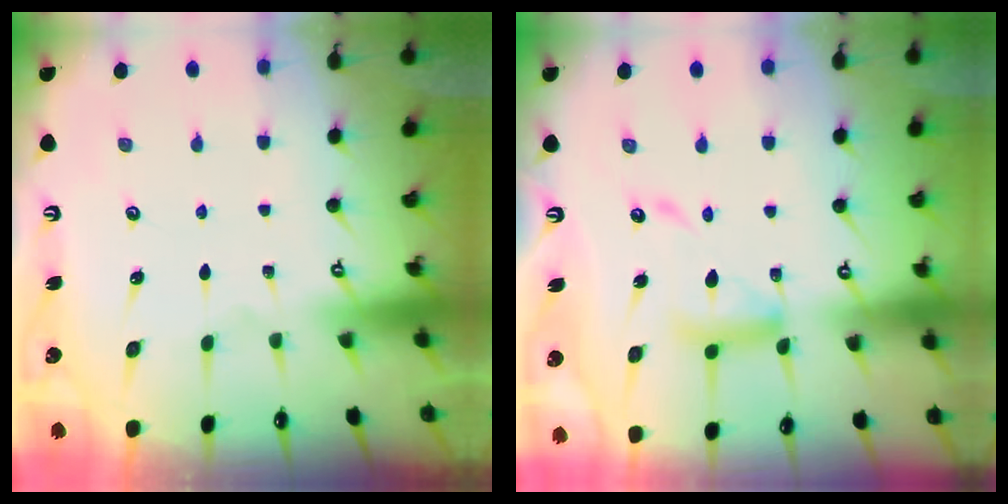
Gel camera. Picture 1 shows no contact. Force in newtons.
{"total": 12.8, "press": 12.7, "slide": 1.1}